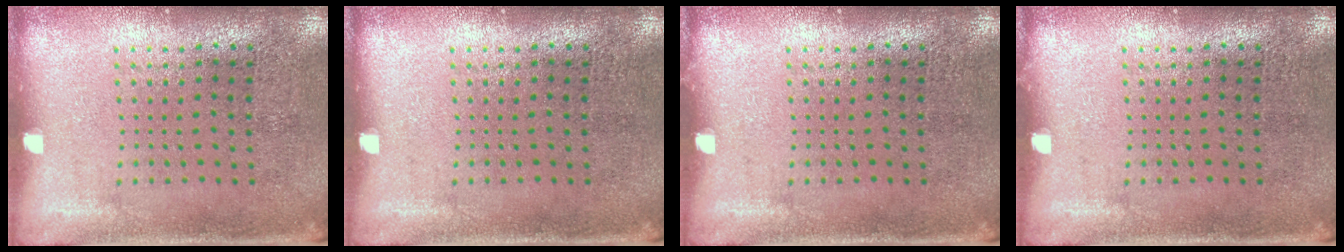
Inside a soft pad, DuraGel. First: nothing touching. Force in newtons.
{"total": 0.0}
{"total": 0.0}
{"total": 0.0}